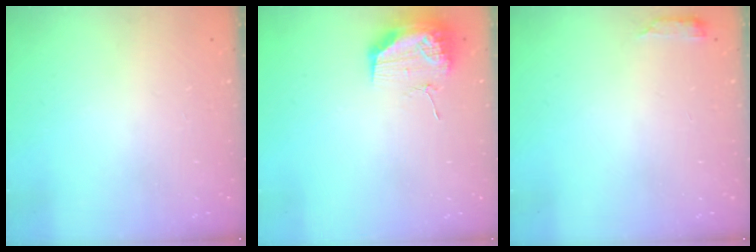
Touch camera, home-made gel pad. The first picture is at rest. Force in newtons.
{"total": 19.9, "press": 14.6, "slide": 13.6}
{"total": 2.9, "press": 2.9, "slide": 0.5}